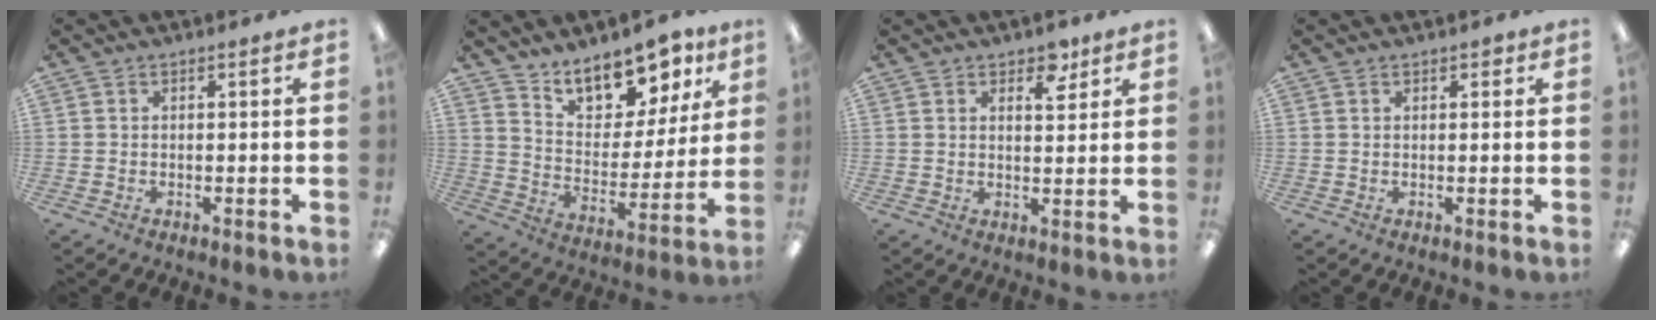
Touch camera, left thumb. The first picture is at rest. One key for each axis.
{"total": 14.4, "fx": 12.2, "fy": 6.0, "fz": 4.9, "tx": -0.075, "ty": -0.094, "tz": 0.220}
{"total": 5.5, "fx": 3.9, "fy": 2.7, "fz": 2.8, "tx": -0.024, "ty": -0.016, "tz": 0.063}
{"total": 1.2, "fx": 0.8, "fy": 0.6, "fz": 0.6, "tx": -0.005, "ty": -0.001, "tz": 0.012}